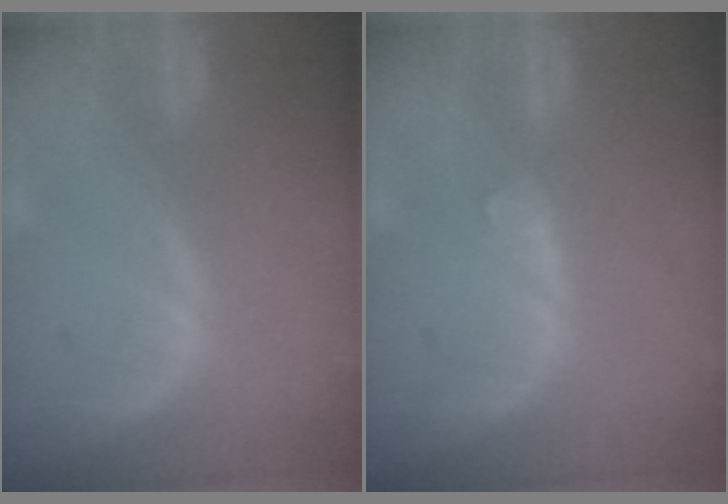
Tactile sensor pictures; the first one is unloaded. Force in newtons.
{"total": 2.0, "press": 1.6, "slide": 1.1}